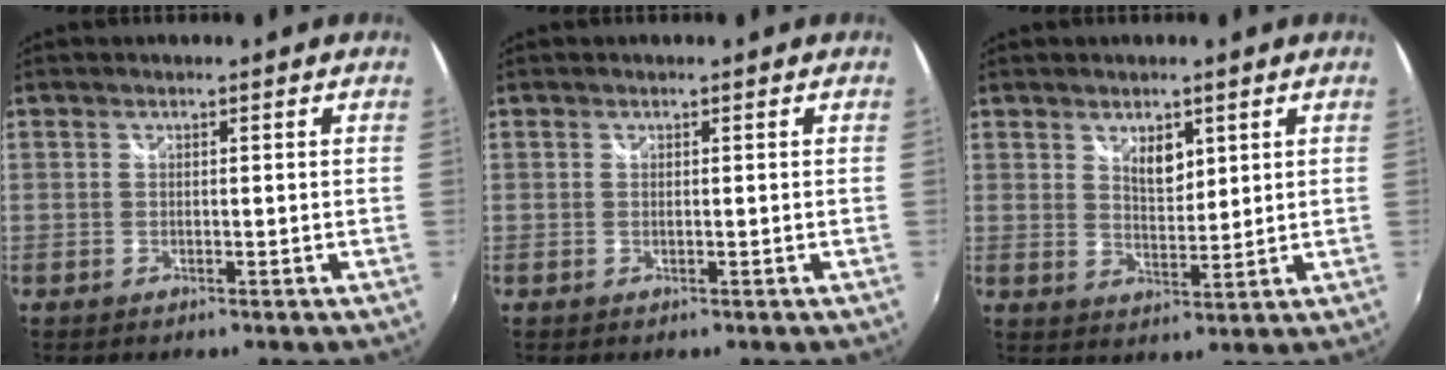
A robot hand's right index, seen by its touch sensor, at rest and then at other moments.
{"total": 0.0}
{"total": 4.6, "force": [2.4, 2.4, 3.1], "torque": [-0.044, -0.001, 0.042]}